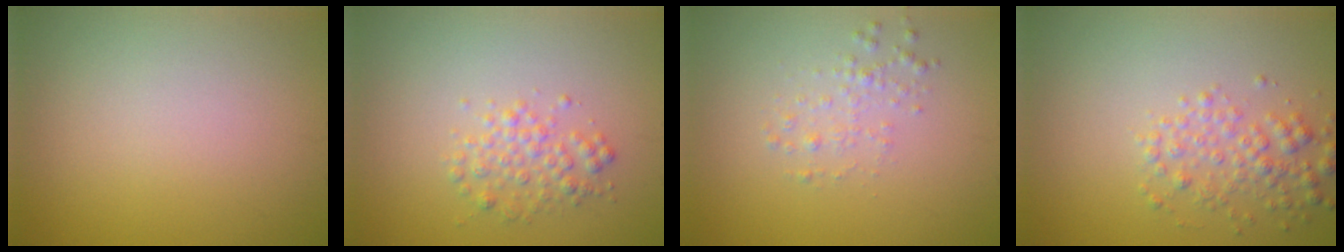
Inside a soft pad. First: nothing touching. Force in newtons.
{"total": 2.0, "press": 2.0, "slide": 0.0}
{"total": 1.4, "press": 1.4, "slide": 0.0}
{"total": 2.6, "press": 2.6, "slide": 0.0}